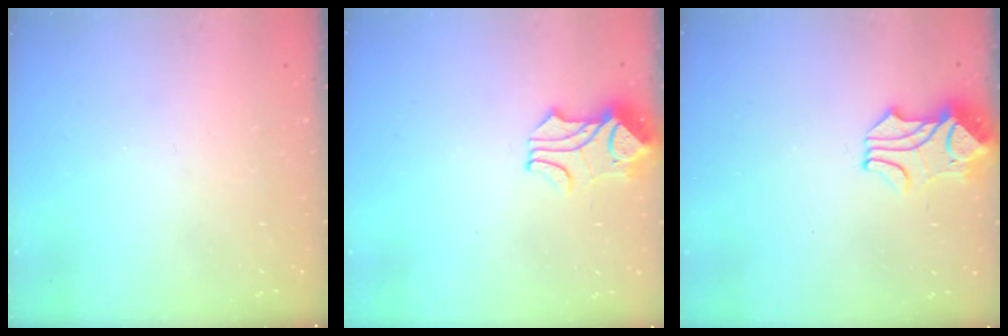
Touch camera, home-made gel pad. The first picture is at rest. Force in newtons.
{"total": 1.8, "press": 1.4, "slide": 1.0}
{"total": 2.0, "press": 1.8, "slide": 0.8}